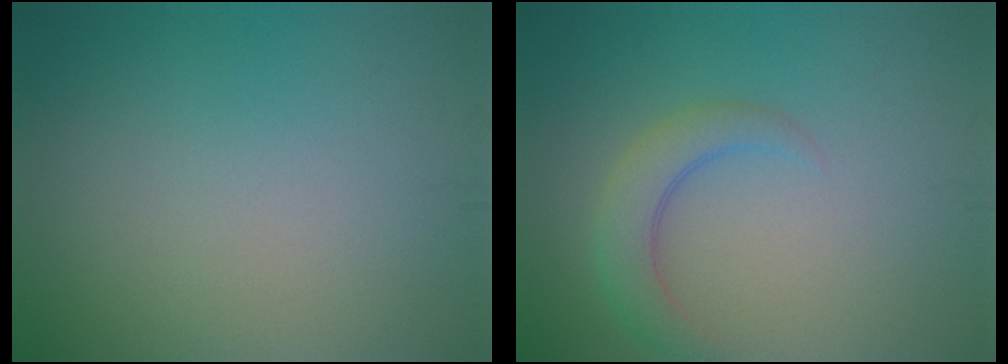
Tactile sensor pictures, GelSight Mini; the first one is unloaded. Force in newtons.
{"total": 3.0, "press": 3.0, "slide": 0.3}